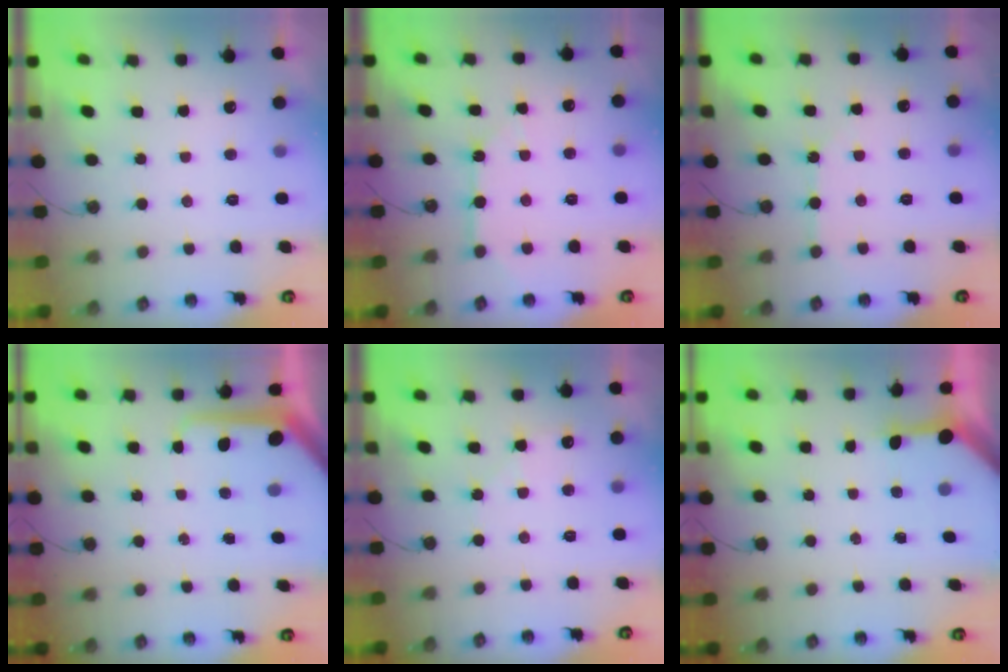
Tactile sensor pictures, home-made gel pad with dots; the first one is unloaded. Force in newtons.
{"total": 6.3, "press": 6.3, "slide": 0.6}
{"total": 3.3, "press": 3.3, "slide": 0.6}
{"total": 8.7, "press": 8.7, "slide": 0.8}
{"total": 5.8, "press": 5.8, "slide": 0.9}
{"total": 3.4, "press": 3.4, "slide": 0.4}